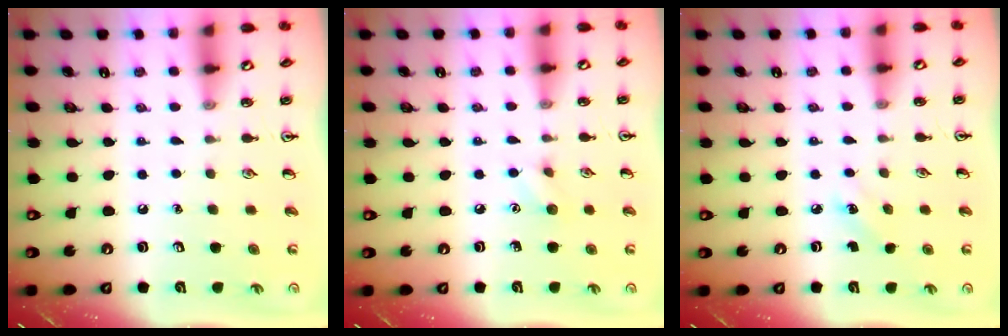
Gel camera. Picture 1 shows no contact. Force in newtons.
{"total": 5.5, "press": 5.4, "slide": 1.3}
{"total": 3.1, "press": 2.9, "slide": 1.1}